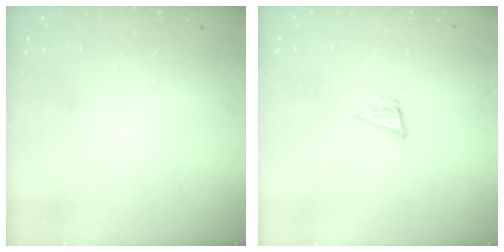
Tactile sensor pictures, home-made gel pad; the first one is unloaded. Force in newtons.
{"total": 6.4, "press": 6.4, "slide": 1.0}